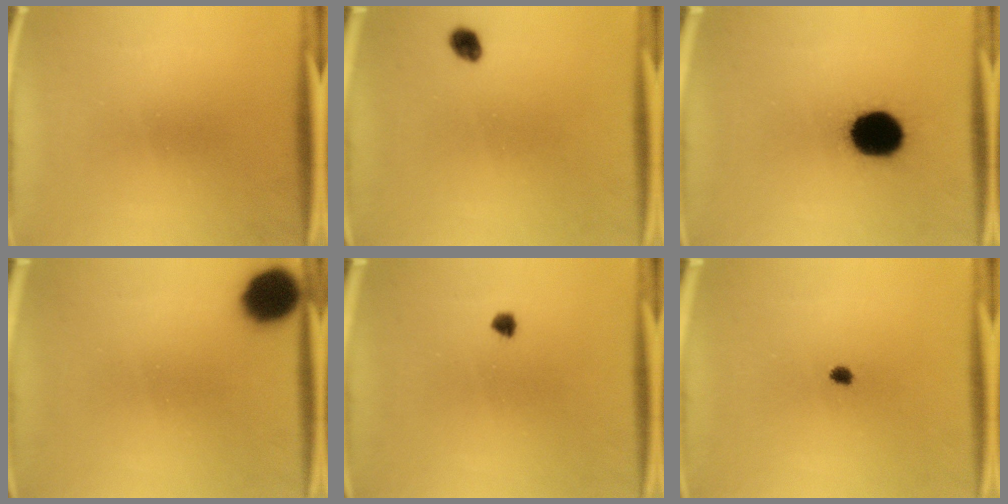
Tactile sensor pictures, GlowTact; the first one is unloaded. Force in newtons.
{"total": 2.0}
{"total": 15.0}
{"total": 9.7}
{"total": 1.3}
{"total": 1.5}